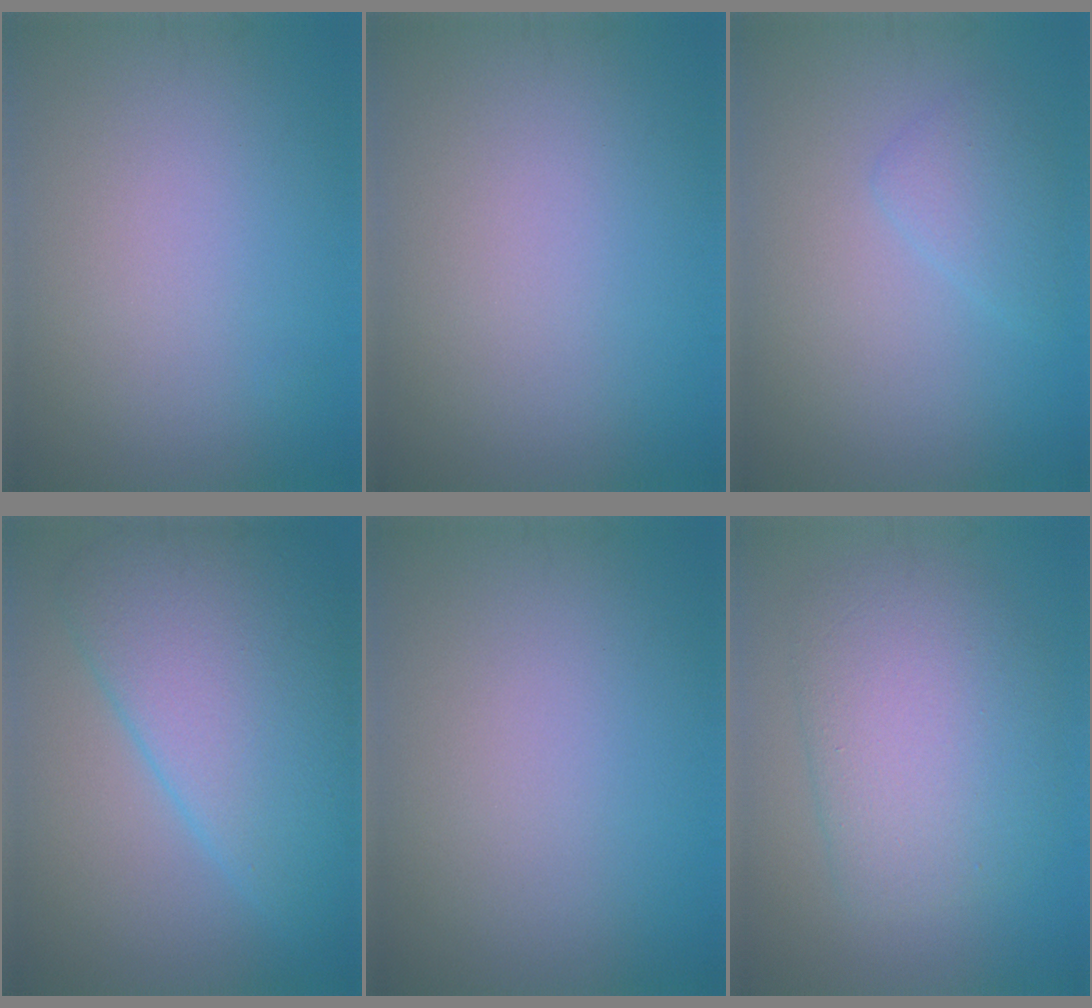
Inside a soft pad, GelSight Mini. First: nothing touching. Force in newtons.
{"total": 0.0}
{"total": 2.0, "press": 2.0, "slide": 0.1}
{"total": 10.1, "press": 10.1, "slide": 0.5}
{"total": 0.0}
{"total": 6.0, "press": 6.0, "slide": 0.2}